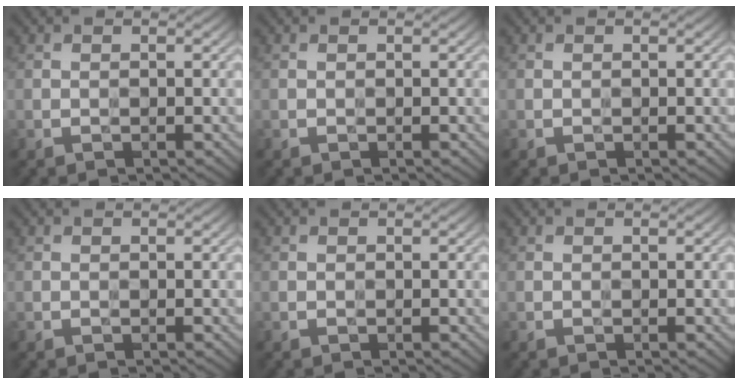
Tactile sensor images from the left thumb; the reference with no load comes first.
{"total": 0.0}
{"total": 0.0}
{"total": 0.0}
{"total": 0.0}
{"total": 5.0, "force": [3.3, -2.3, -3.0], "torque": [0.058, 0.015, 0.038]}